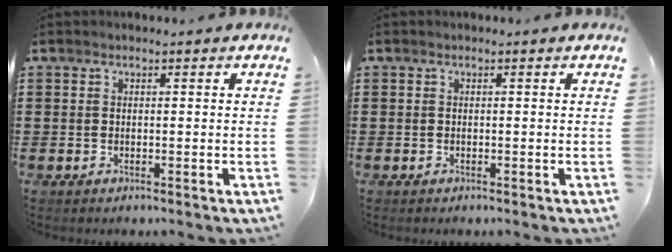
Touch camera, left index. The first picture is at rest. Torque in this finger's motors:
{"motor_torque": [-0.04, 0.01, -0.01, -0.01]}